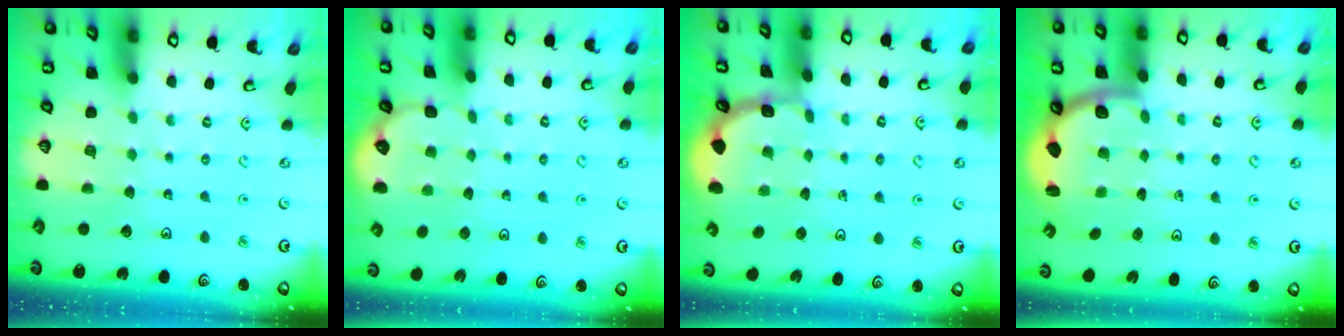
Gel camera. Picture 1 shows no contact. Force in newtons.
{"total": 1.6, "press": 0.9, "slide": 1.3}
{"total": 2.0, "press": 2.0, "slide": 0.1}
{"total": 2.6, "press": 2.5, "slide": 0.6}